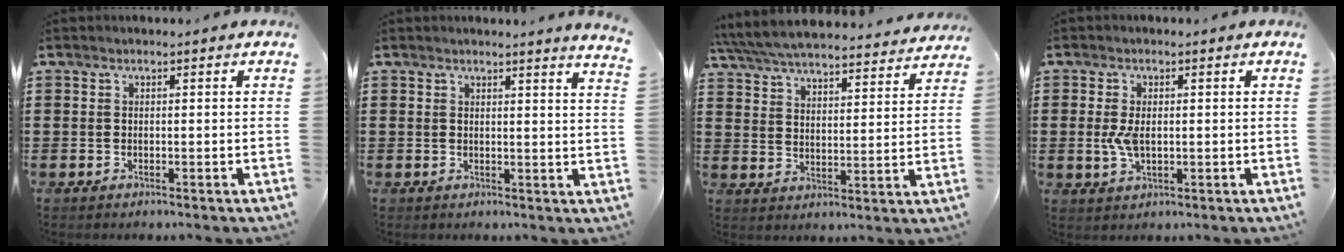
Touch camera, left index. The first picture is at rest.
{"total": 2.1, "force": [2.0, -0.6, 0.6], "torque": [-0.008, -0.011, 0.036]}
{"total": 6.0, "force": [5.8, 0.1, 1.3], "torque": [-0.053, -0.037, 0.101]}
{"total": 3.9, "force": [0.0, 2.0, 3.3], "torque": [-0.088, -0.003, -0.008]}